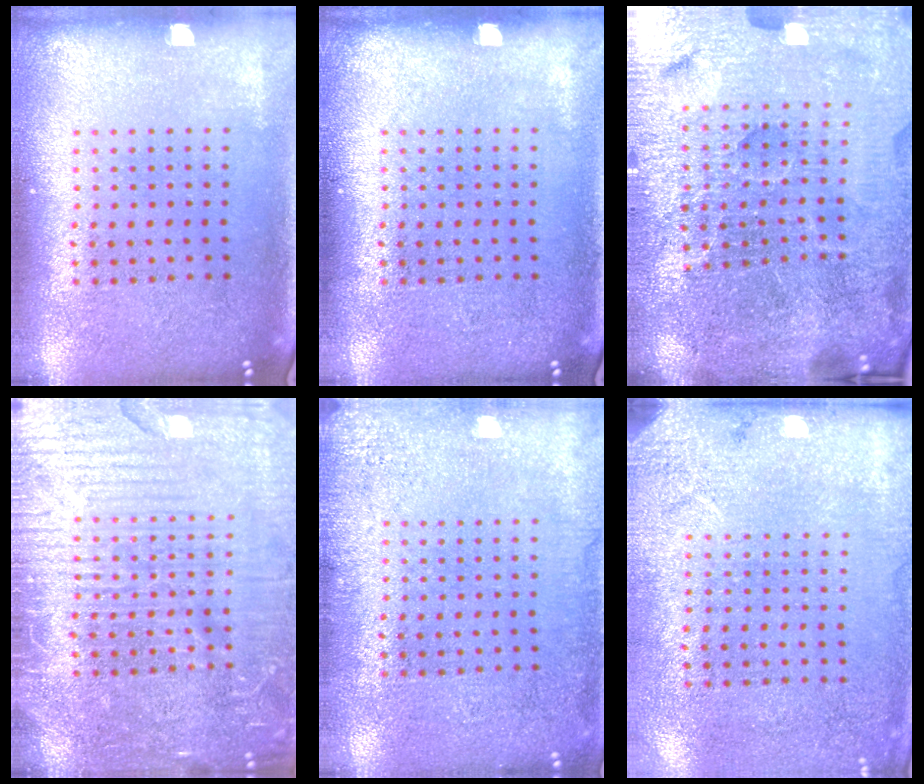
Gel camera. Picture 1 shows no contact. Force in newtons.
{"total": 0.0}
{"total": 5.9, "press": 5.3, "slide": 2.4}
{"total": 5.4, "press": 5.3, "slide": 0.7}
{"total": 2.3, "press": 2.2, "slide": 0.3}
{"total": 2.7, "press": 2.2, "slide": 1.6}